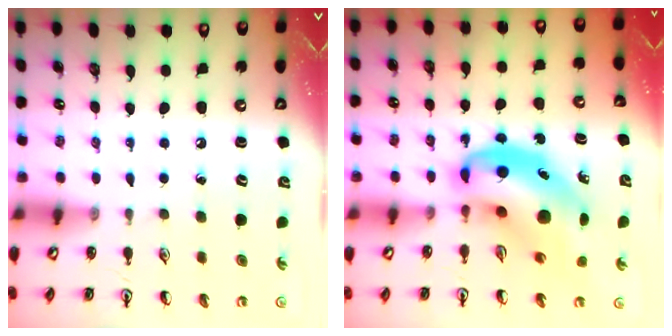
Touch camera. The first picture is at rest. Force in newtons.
{"total": 12.3, "press": 11.7, "slide": 3.7}